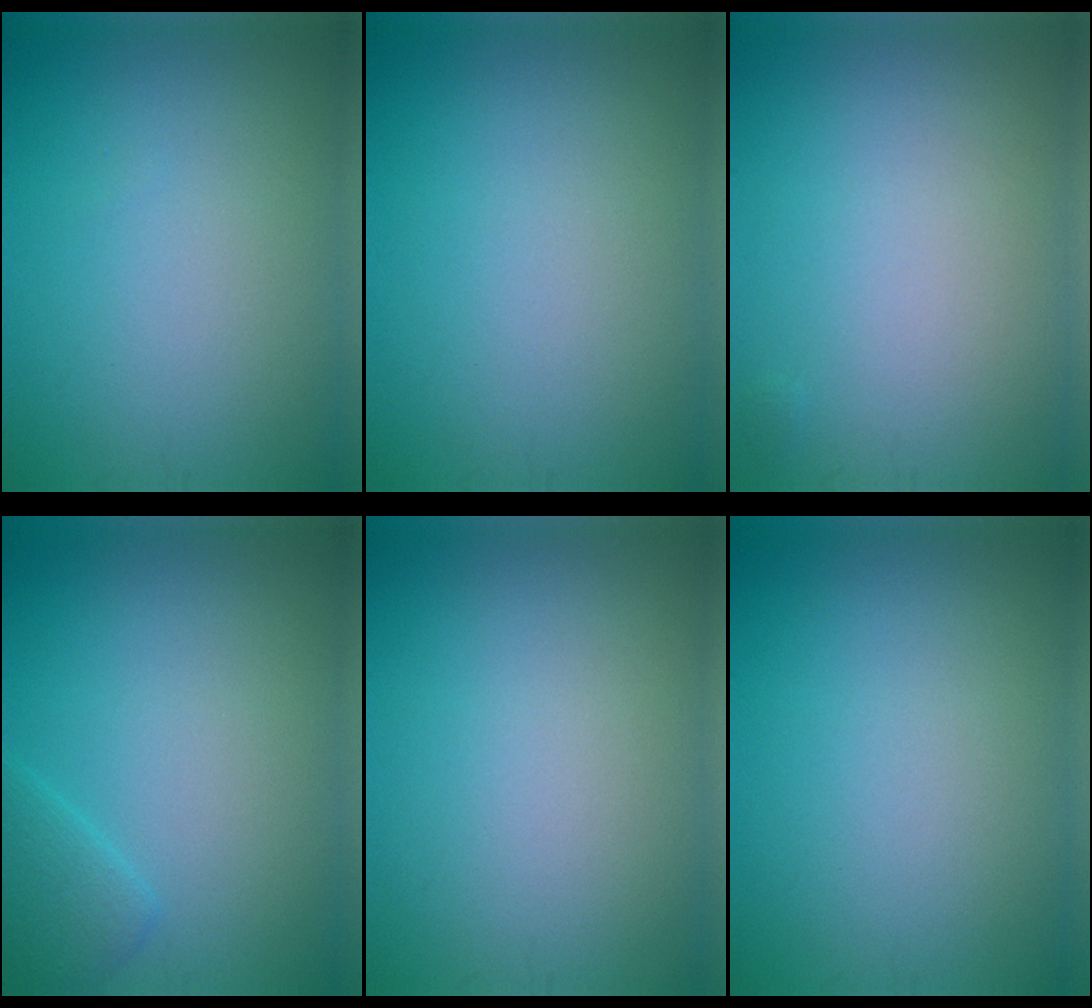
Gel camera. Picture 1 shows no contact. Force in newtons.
{"total": 0.0}
{"total": 0.0}
{"total": 1.9, "press": 1.9, "slide": 0.1}
{"total": 0.0}
{"total": 0.0}